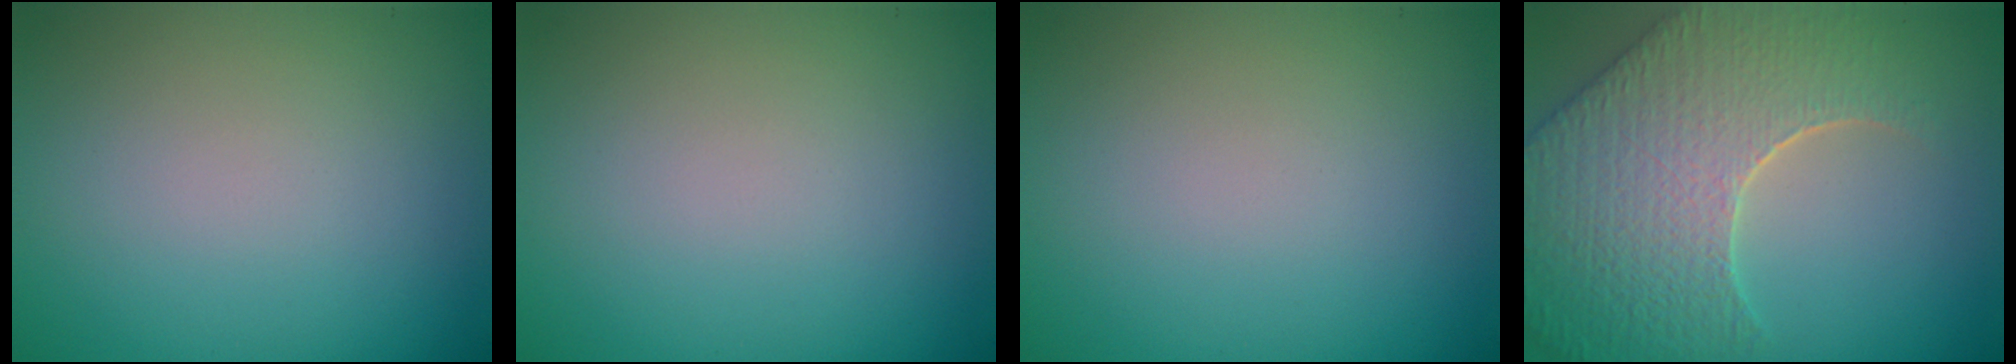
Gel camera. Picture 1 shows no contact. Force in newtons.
{"total": 0.0}
{"total": 0.0}
{"total": 9.0, "press": 6.3, "slide": 6.4}